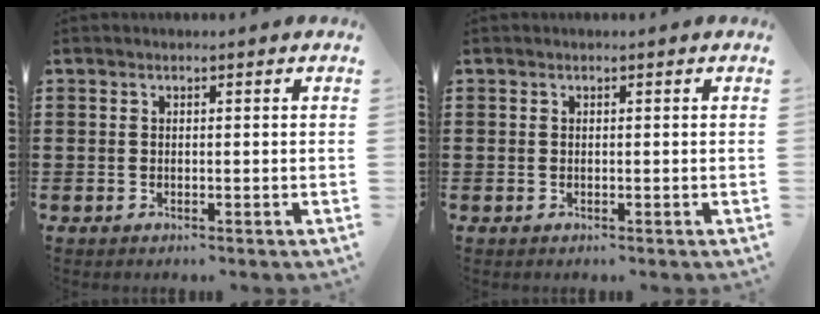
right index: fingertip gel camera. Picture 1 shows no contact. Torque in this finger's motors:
{"motor_torque": [-0.36, 1.78, -0.01, 0.00]}